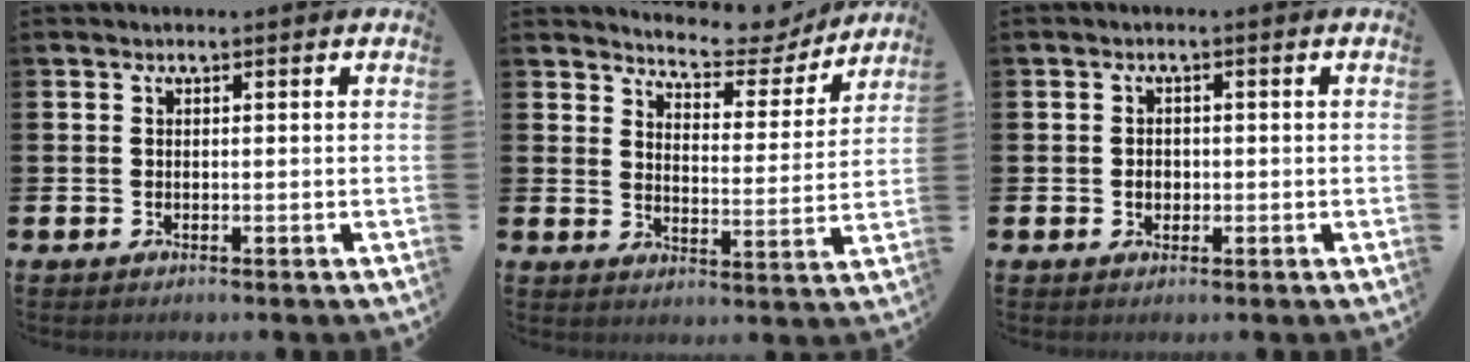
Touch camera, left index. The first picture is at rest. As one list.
[{"total": 6.4, "force": [6.2, 1.4, 1.0], "torque": [-0.034, -0.049, 0.105]}, {"total": 1.5, "force": [-0.1, 1.3, 0.7], "torque": [-0.005, 0.004, -0.007]}]